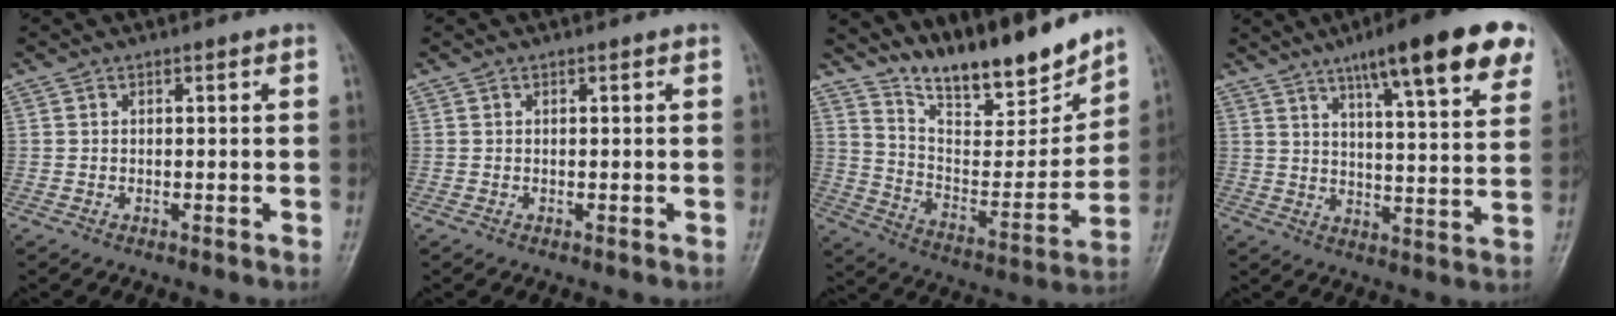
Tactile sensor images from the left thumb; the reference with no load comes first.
{"total": 0.0}
{"total": 18.6, "force": [15.9, 4.4, 8.6], "torque": [-0.097, -0.104, 0.270]}
{"total": 19.0, "force": [11.4, 3.7, 14.8], "torque": [-0.186, -0.031, 0.162]}